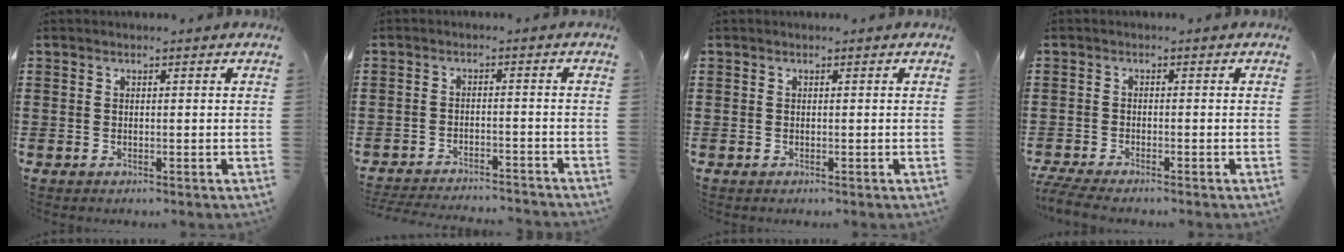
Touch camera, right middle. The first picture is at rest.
{"total": 3.5, "force": [-3.5, 0.1, 0.3], "torque": [-0.007, 0.000, -0.074]}
{"total": 0.0}
{"total": 2.6, "force": [-2.4, 0.1, 1.0], "torque": [-0.032, -0.007, -0.052]}